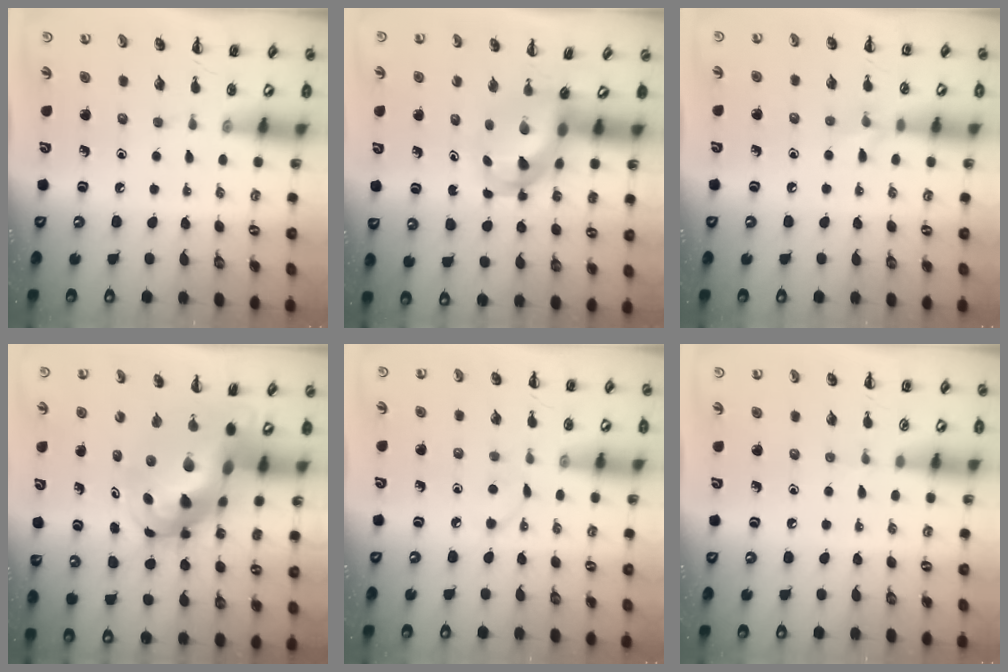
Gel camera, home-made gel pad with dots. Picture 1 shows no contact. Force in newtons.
{"total": 5.4, "press": 5.4, "slide": 0.8}
{"total": 6.1, "press": 5.8, "slide": 1.9}
{"total": 13.4, "press": 12.9, "slide": 3.5}
{"total": 3.1, "press": 2.9, "slide": 1.0}
{"total": 2.9, "press": 2.8, "slide": 1.0}